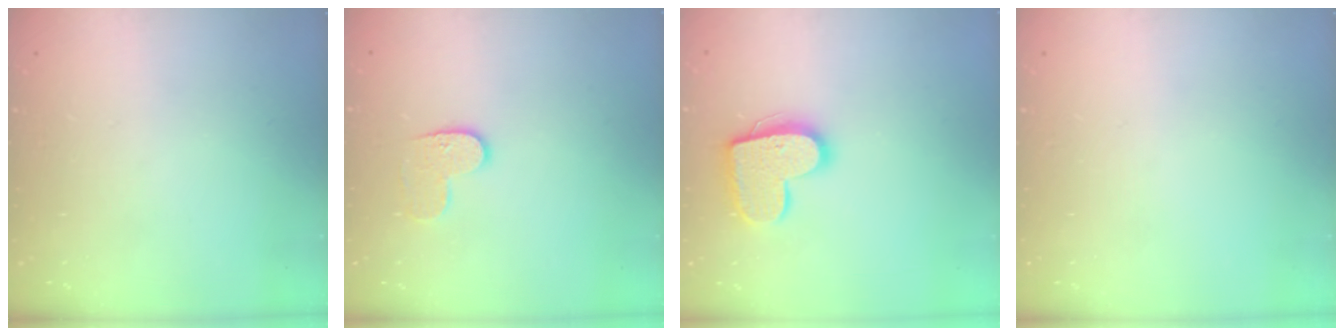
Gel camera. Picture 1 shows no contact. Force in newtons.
{"total": 6.8, "press": 6.8, "slide": 0.1}
{"total": 14.9, "press": 14.9, "slide": 1.0}
{"total": 0.0}